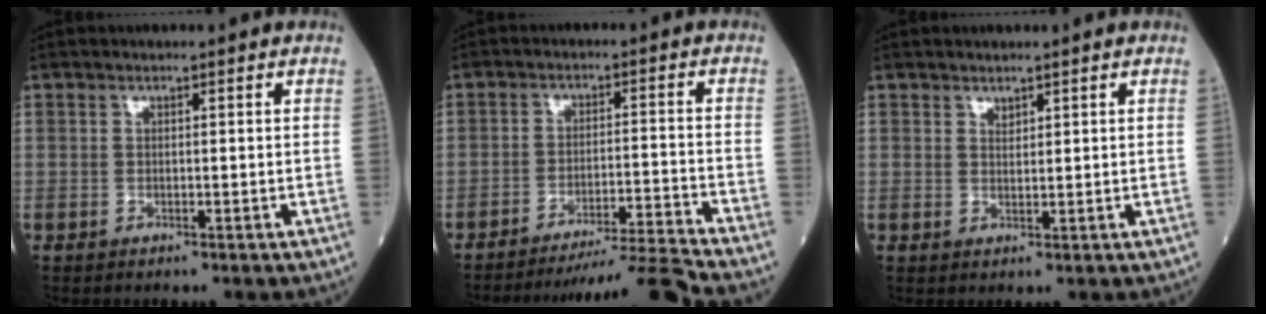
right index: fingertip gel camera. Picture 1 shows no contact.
{"total": 9.9, "force": [-9.0, -4.0, 1.1], "torque": [-0.008, 0.001, -0.147]}
{"total": 0.9, "force": [0.7, 0.4, 0.4], "torque": [-0.007, -0.002, 0.014]}